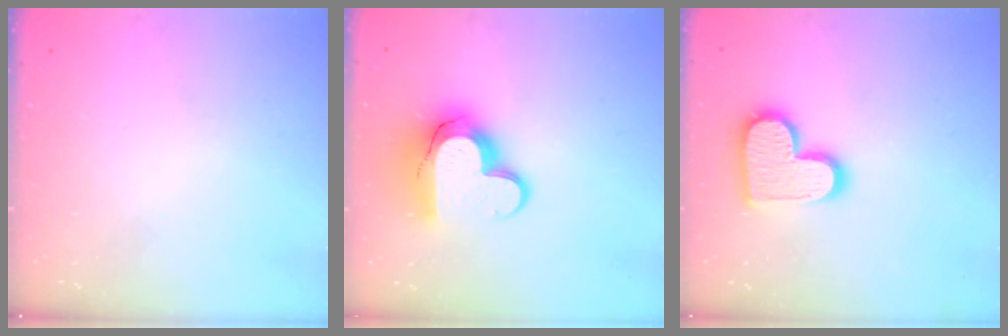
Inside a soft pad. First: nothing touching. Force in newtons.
{"total": 15.2, "press": 15.1, "slide": 1.1}
{"total": 14.0, "press": 13.9, "slide": 0.5}